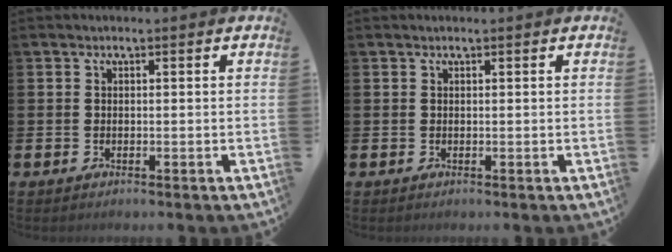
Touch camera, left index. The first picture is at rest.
{"total": 0.0}